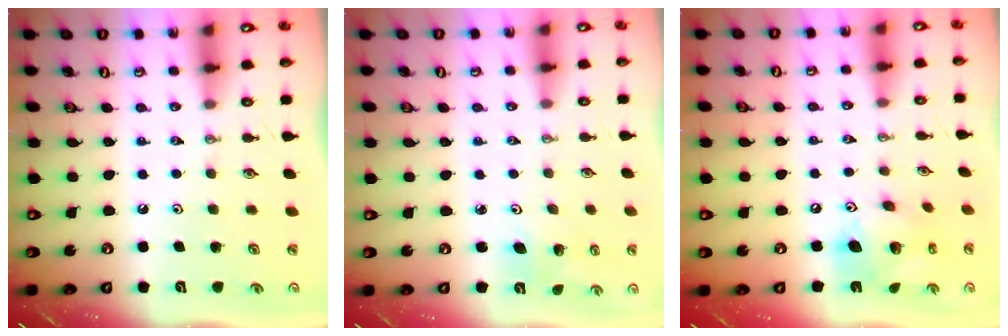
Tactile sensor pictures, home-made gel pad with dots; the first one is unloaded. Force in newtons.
{"total": 3.7, "press": 3.4, "slide": 1.5}
{"total": 14.8, "press": 14.7, "slide": 1.2}